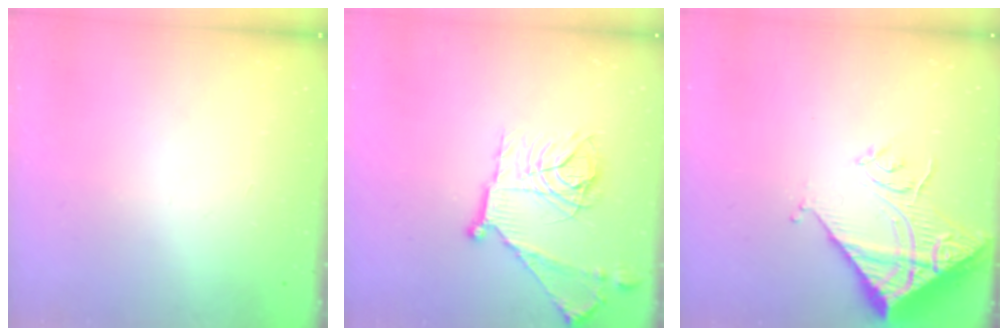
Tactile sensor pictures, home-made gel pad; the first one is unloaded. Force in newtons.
{"total": 18.7, "press": 18.6, "slide": 1.5}
{"total": 13.2, "press": 13.1, "slide": 1.7}